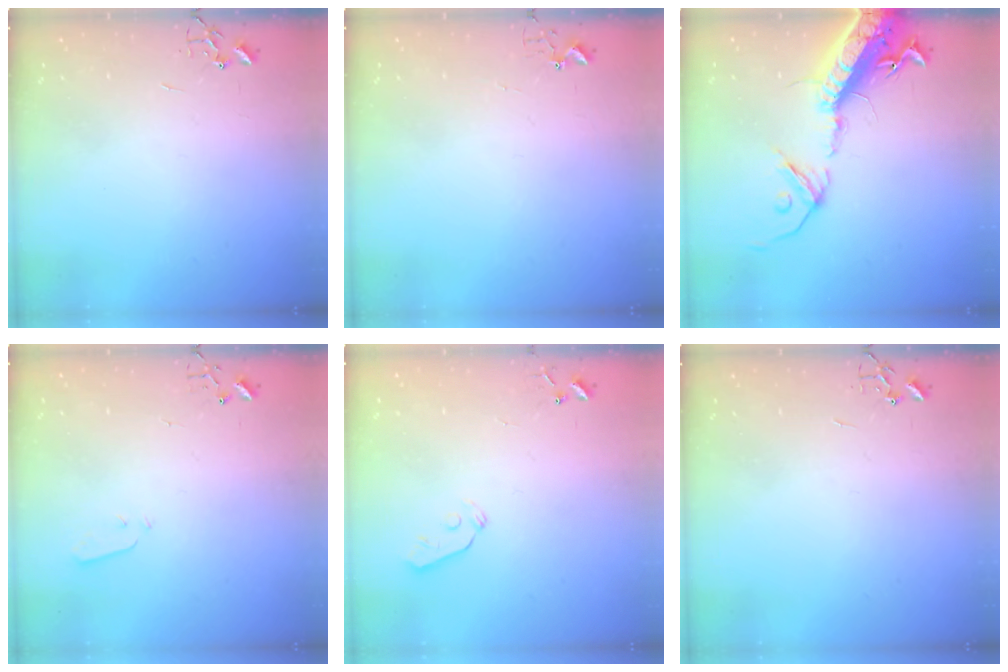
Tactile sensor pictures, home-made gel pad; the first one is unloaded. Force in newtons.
{"total": 2.7, "press": 2.7, "slide": 0.3}
{"total": 21.7, "press": 21.1, "slide": 5.1}
{"total": 3.3, "press": 3.2, "slide": 0.7}
{"total": 3.6, "press": 3.5, "slide": 0.7}
{"total": 0.0}